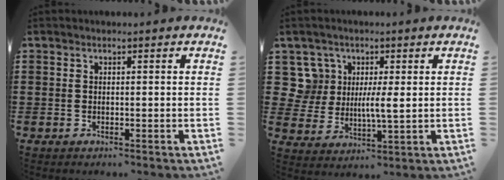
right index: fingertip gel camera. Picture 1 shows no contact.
{"total": 5.6, "force": [1.8, 4.4, 3.0], "torque": [-0.071, 0.012, 0.032]}